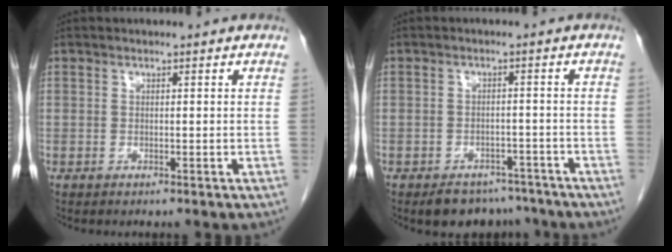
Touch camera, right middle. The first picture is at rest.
{"total": 6.1, "force": [-5.1, 3.2, 0.8], "torque": [0.007, 0.007, -0.070]}